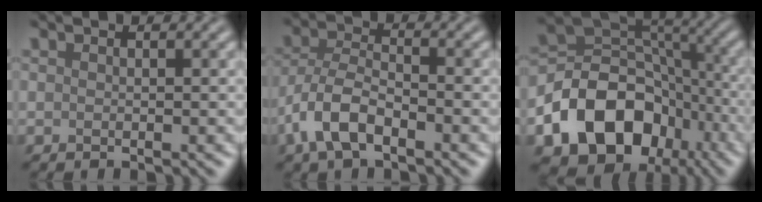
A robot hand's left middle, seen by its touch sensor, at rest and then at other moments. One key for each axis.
{"total": 5.1, "fx": -2.7, "fy": 2.3, "fz": 3.7, "tx": -0.073, "ty": 0.004, "tz": -0.062}
{"total": 13.3, "fx": -5.8, "fy": 9.8, "fz": 7.0, "tx": -0.136, "ty": 0.001, "tz": -0.105}